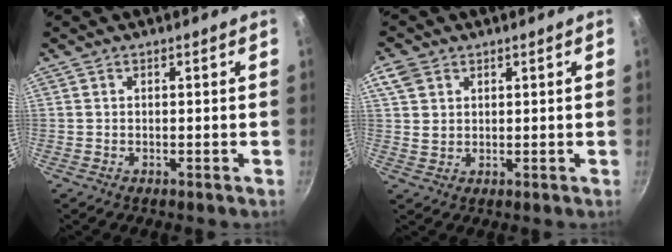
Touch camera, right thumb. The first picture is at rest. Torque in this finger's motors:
{"motor_torque": [-0.82, 0.95, 0.14, -0.13, 0.07]}